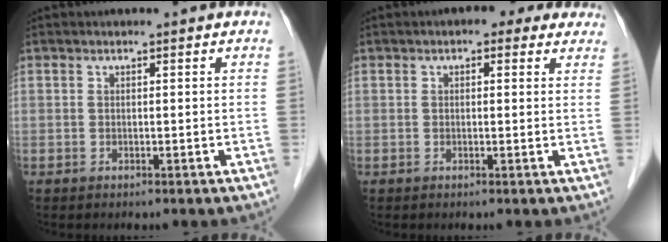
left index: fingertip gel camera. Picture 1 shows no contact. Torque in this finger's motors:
{"motor_torque": [1.06, -1.08, 0.51, 0.04]}